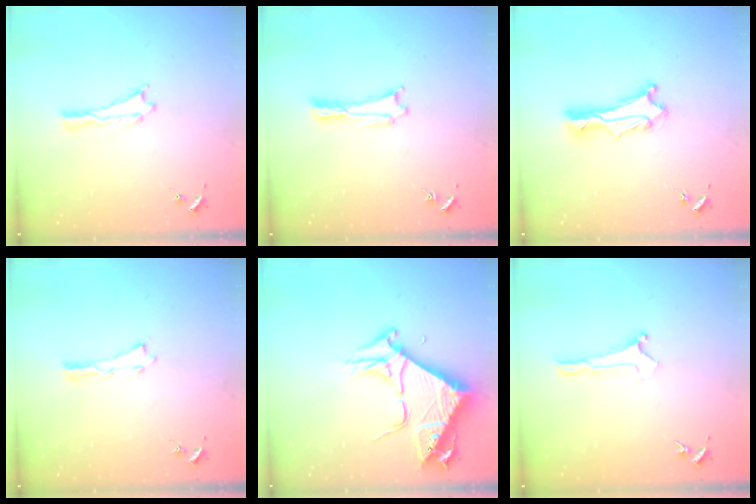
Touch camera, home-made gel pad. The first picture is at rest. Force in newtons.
{"total": 0.7, "press": 0.7, "slide": 0.1}
{"total": 2.4, "press": 2.4, "slide": 0.3}
{"total": 0.0}
{"total": 8.8, "press": 8.7, "slide": 1.1}
{"total": 0.0}